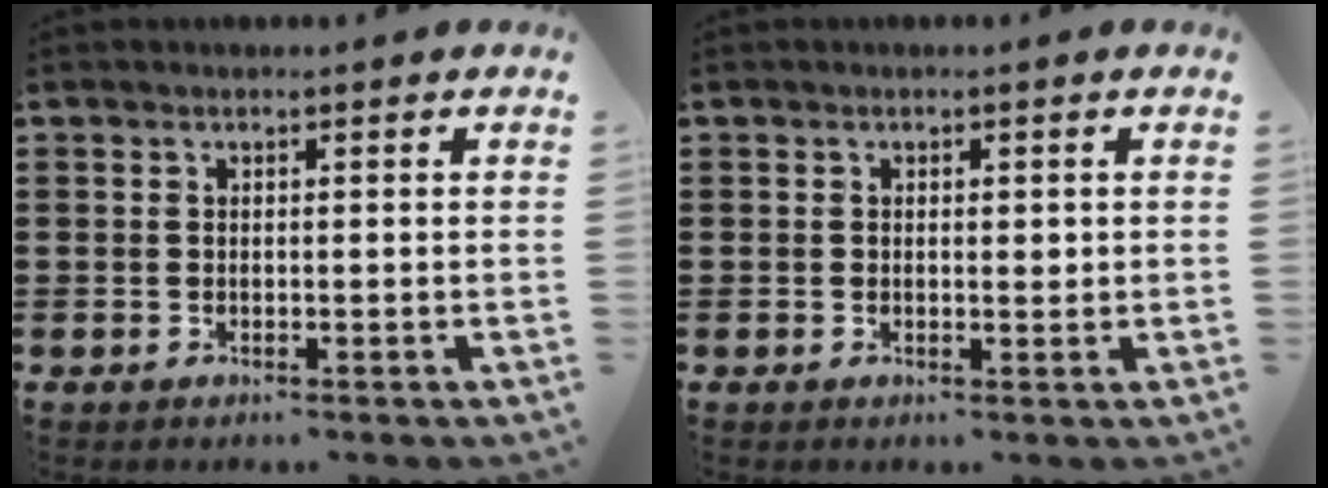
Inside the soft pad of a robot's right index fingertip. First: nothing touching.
{"total": 1.1, "force": [0.1, 0.5, 1.0], "torque": [-0.020, 0.005, 0.001]}